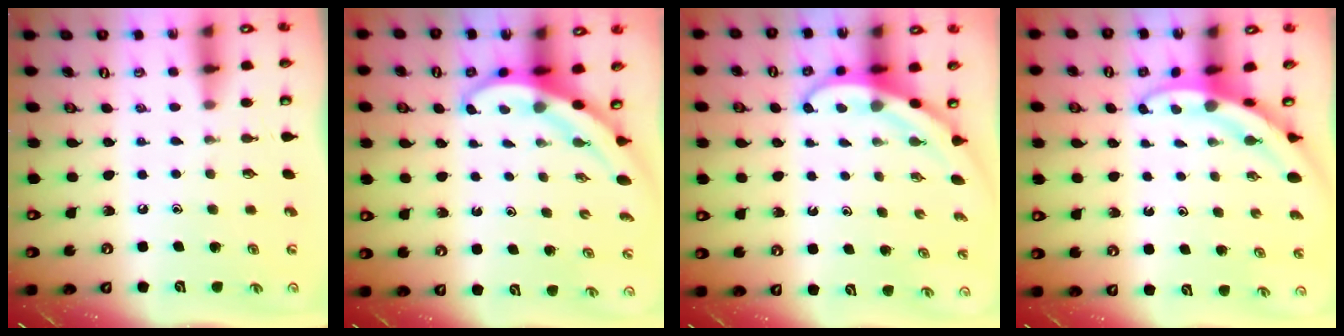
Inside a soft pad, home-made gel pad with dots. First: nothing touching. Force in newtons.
{"total": 3.6, "press": 3.6, "slide": 0.3}
{"total": 3.8, "press": 3.7, "slide": 0.3}
{"total": 3.1, "press": 3.1, "slide": 0.2}